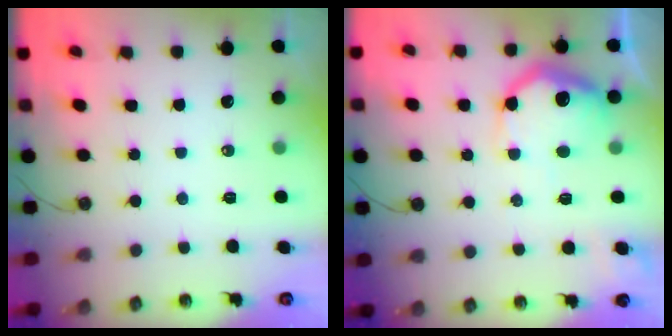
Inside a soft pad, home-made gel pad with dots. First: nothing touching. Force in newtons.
{"total": 18.4, "press": 18.3, "slide": 1.3}